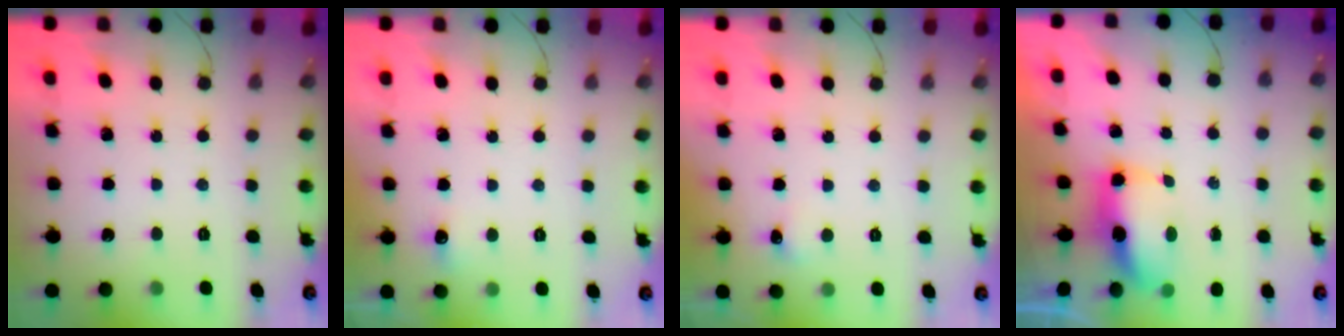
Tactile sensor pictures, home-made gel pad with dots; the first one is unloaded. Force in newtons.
{"total": 4.2, "press": 4.0, "slide": 1.1}
{"total": 4.4, "press": 4.2, "slide": 1.3}
{"total": 8.0, "press": 7.7, "slide": 1.8}